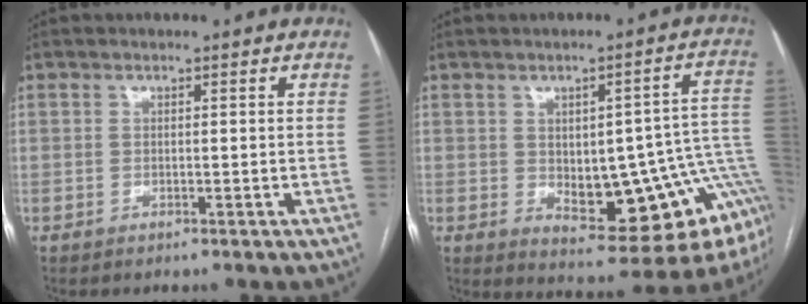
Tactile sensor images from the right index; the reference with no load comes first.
{"total": 18.4, "force": [-2.6, 6.1, 17.2], "torque": [-0.143, 0.024, -0.009]}